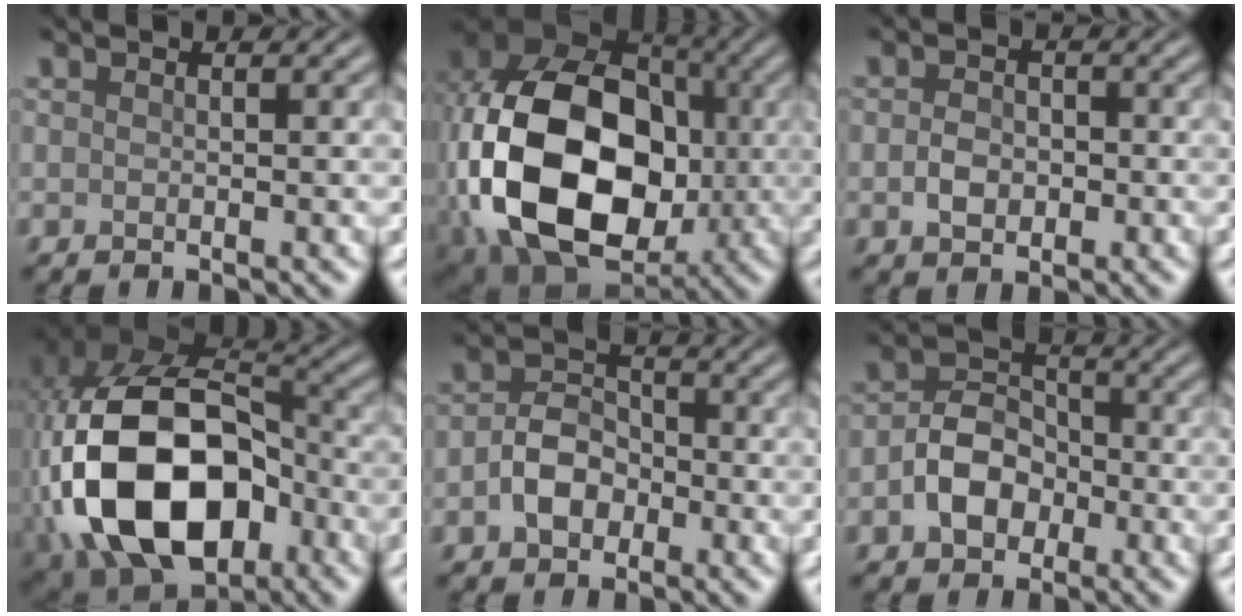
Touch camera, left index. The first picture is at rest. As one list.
[{"total": 20.3, "force": [-2.3, 14.9, 13.5], "torque": [-0.312, -0.021, -0.030]}, {"total": 2.3, "force": [-0.5, 1.8, 1.3], "torque": [-0.023, 0.000, -0.015]}, {"total": 18.3, "force": [-4.1, 12.3, 12.8], "torque": [-0.269, -0.022, -0.063]}, {"total": 3.6, "force": [-1.2, 2.8, 2.0], "torque": [-0.035, 0.007, -0.027]}, {"total": 4.4, "force": [-1.4, 3.3, 2.4], "torque": [-0.039, 0.006, -0.030]}]